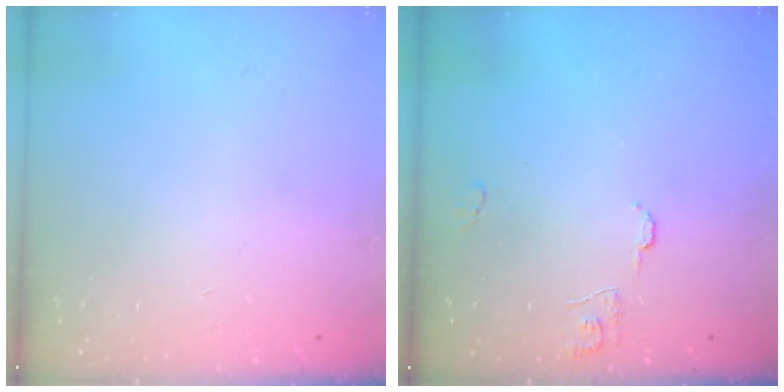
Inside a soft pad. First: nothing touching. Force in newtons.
{"total": 6.4, "press": 6.3, "slide": 0.6}